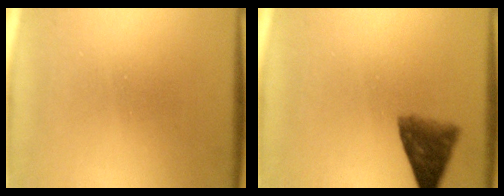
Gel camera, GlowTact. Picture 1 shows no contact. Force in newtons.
{"total": 6.8}